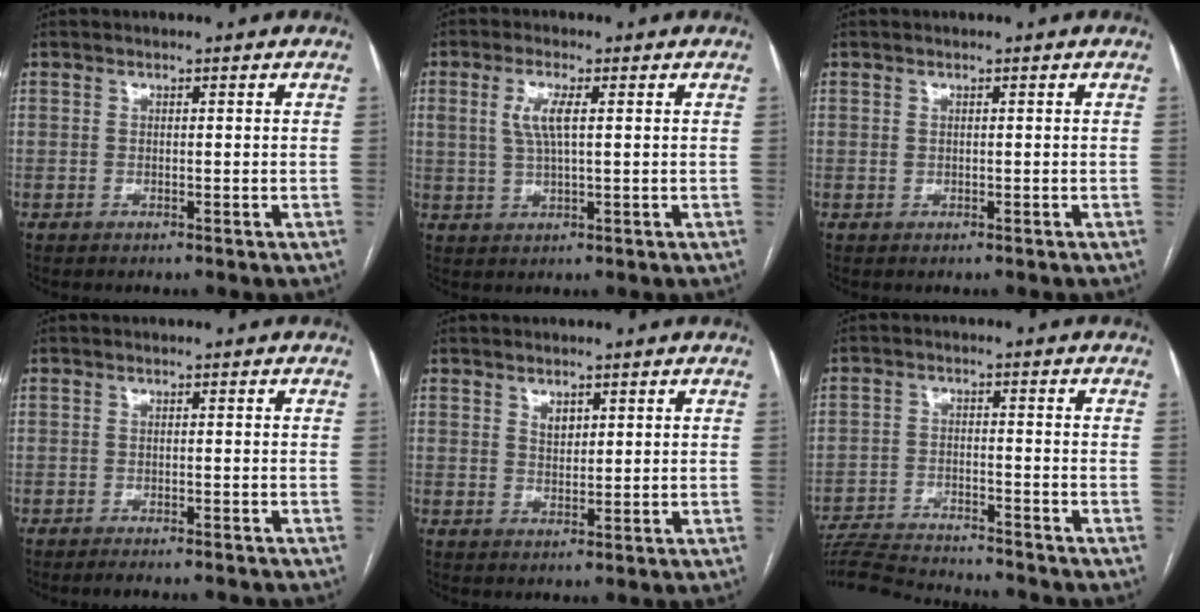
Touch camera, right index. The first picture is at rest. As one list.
[{"total": 4.5, "force": [1.2, 0.9, 4.3], "torque": [-0.093, 0.002, 0.025]}, {"total": 0.0}, {"total": 6.6, "force": [-6.2, 0.8, 2.2], "torque": [-0.020, -0.009, -0.078]}, {"total": 2.1, "force": [1.2, 1.2, 1.2], "torque": [-0.024, -0.001, 0.025]}, {"total": 12.5, "force": [-12.1, 0.9, 3.3], "torque": [-0.055, -0.001, -0.193]}]